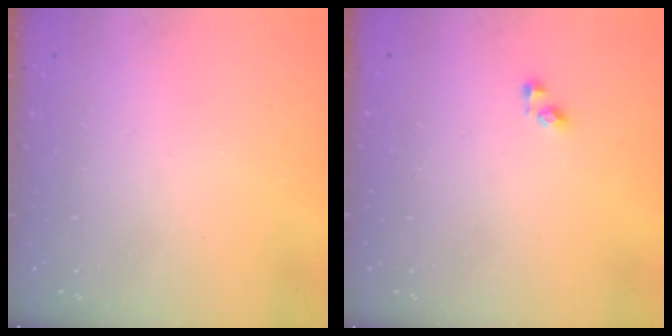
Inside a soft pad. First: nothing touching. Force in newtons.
{"total": 3.1, "press": 3.1, "slide": 0.2}